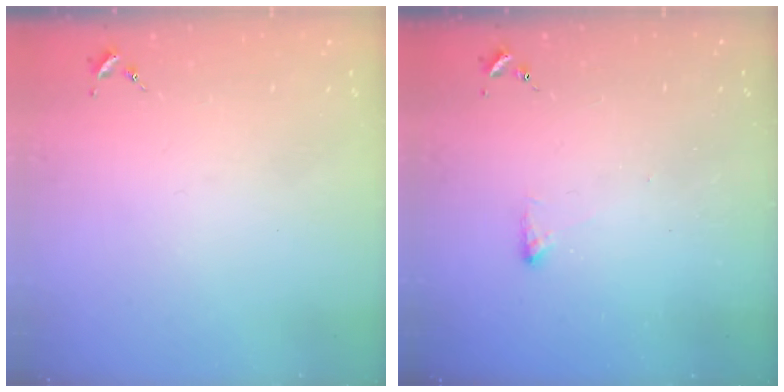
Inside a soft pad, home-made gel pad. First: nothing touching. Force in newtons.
{"total": 2.5, "press": 2.4, "slide": 0.5}